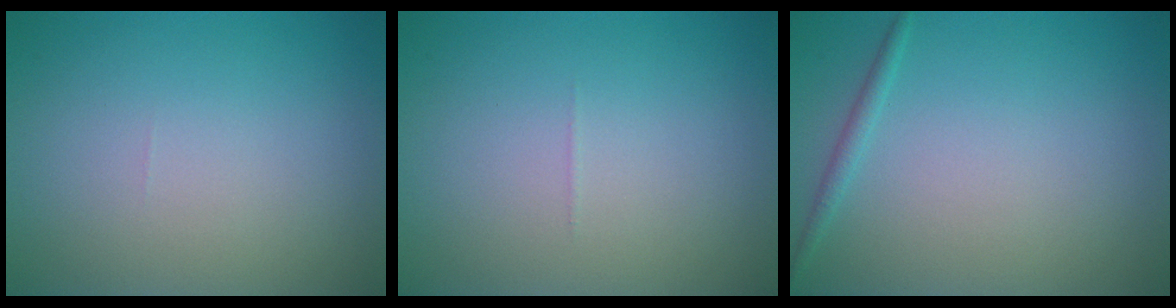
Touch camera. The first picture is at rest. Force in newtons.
{"total": 0.0}
{"total": 1.0, "press": 1.0, "slide": 0.1}